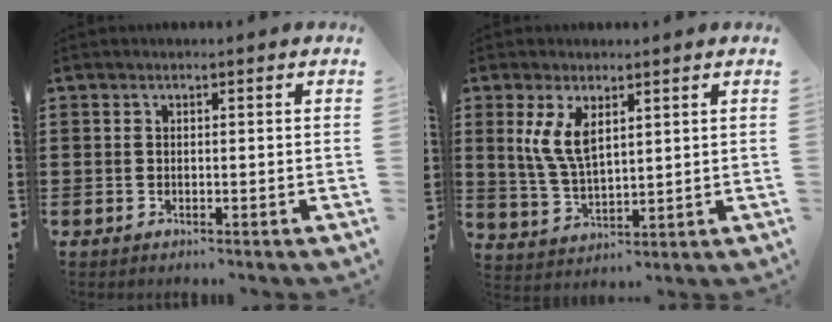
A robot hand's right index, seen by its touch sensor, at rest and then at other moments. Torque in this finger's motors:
{"motor_torque": [0.30, 1.49, 0.27, 0.12]}